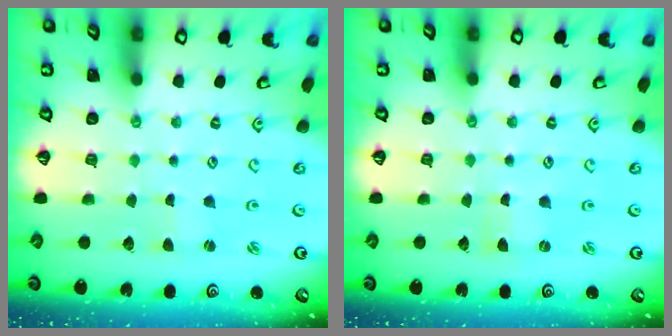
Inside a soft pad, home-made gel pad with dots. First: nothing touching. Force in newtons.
{"total": 0.0}